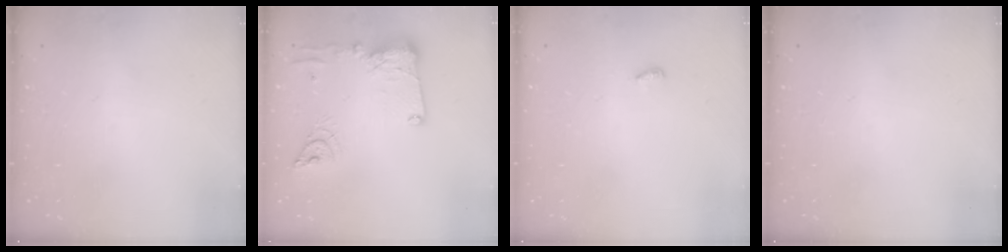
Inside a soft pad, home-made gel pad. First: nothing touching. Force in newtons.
{"total": 15.6, "press": 15.5, "slide": 1.8}
{"total": 3.6, "press": 3.6, "slide": 0.4}
{"total": 0.0}